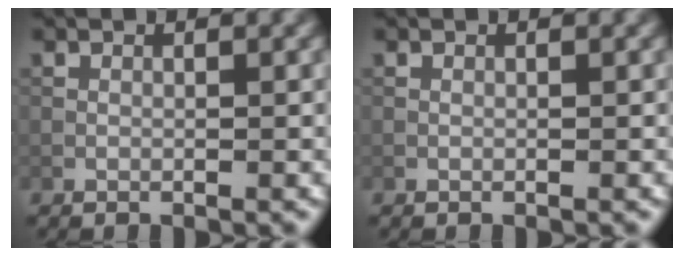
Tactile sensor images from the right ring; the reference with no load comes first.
{"total": 0.0}